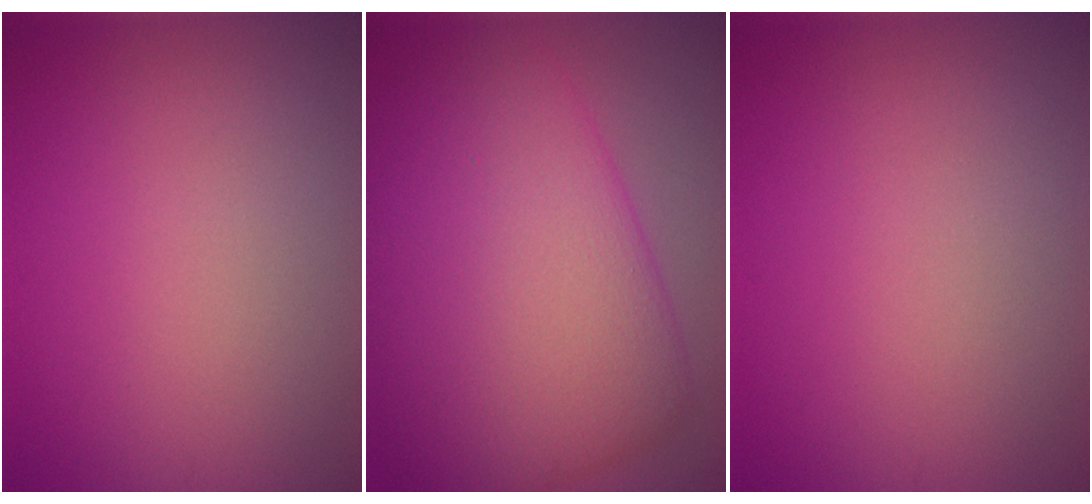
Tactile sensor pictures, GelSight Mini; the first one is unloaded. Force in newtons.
{"total": 12.1, "press": 12.1, "slide": 0.3}
{"total": 0.0}